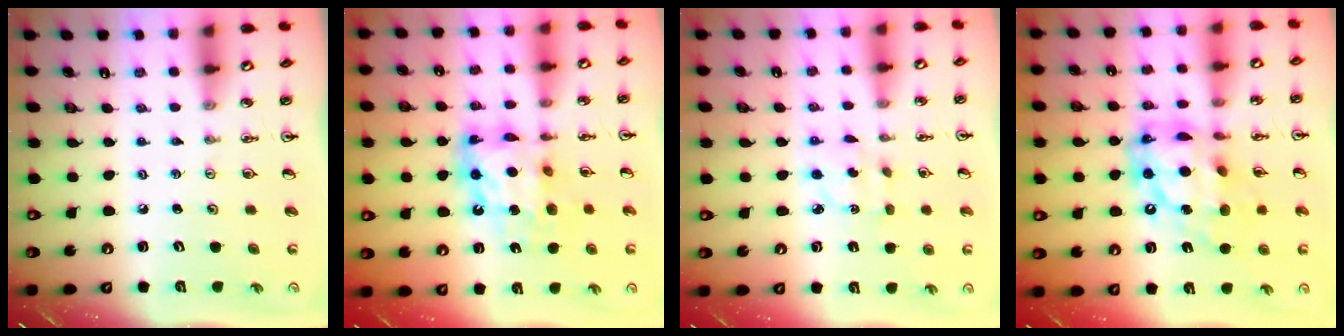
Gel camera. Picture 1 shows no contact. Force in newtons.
{"total": 12.9, "press": 12.8, "slide": 1.3}
{"total": 2.6, "press": 2.5, "slide": 0.3}
{"total": 18.5, "press": 18.4, "slide": 1.7}